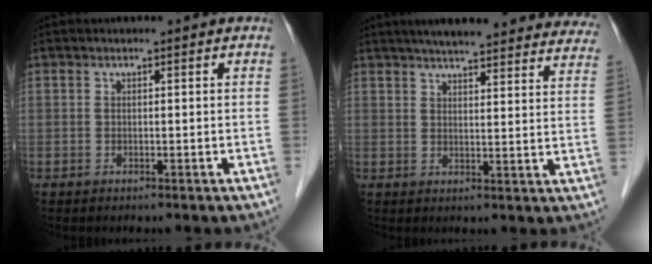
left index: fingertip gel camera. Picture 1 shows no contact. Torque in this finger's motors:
{"motor_torque": [0.08, -0.43, 0.56, 0.12]}